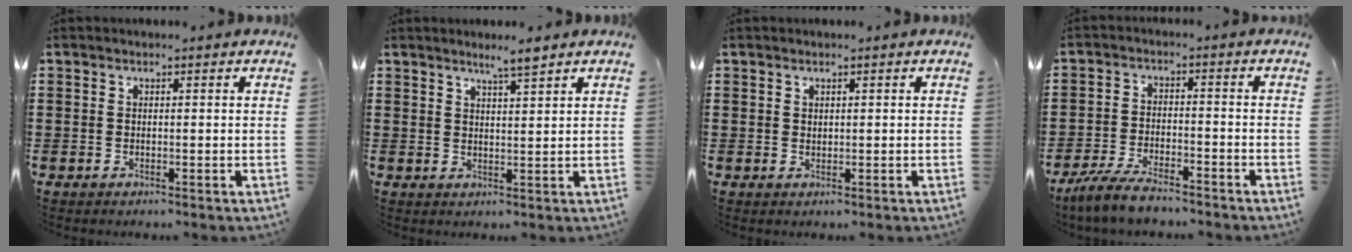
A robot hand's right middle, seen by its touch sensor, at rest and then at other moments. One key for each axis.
{"total": 3.4, "fx": 2.8, "fy": 0.3, "fz": 1.9, "tx": -0.032, "ty": -0.002, "tz": 0.047}
{"total": 0.7, "fx": 0.5, "fy": 0.5, "fz": 0.2, "tx": -0.005, "ty": 0.001, "tz": 0.010}
{"total": 6.0, "fx": -5.3, "fy": 1.2, "fz": 2.5, "tx": -0.058, "ty": 0.000, "tz": -0.106}